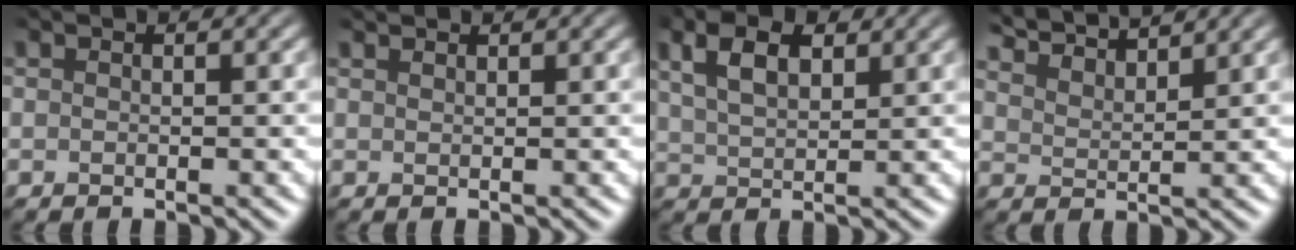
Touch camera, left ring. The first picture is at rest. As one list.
[{"total": 0.6, "force": [0.6, -0.1, -0.1], "torque": [0.000, 0.000, 0.015]}, {"total": 4.2, "force": [2.2, 2.1, 3.0], "torque": [-0.065, 0.007, 0.041]}, {"total": 5.9, "force": [5.6, 0.8, 1.9], "torque": [-0.027, 0.014, 0.080]}]